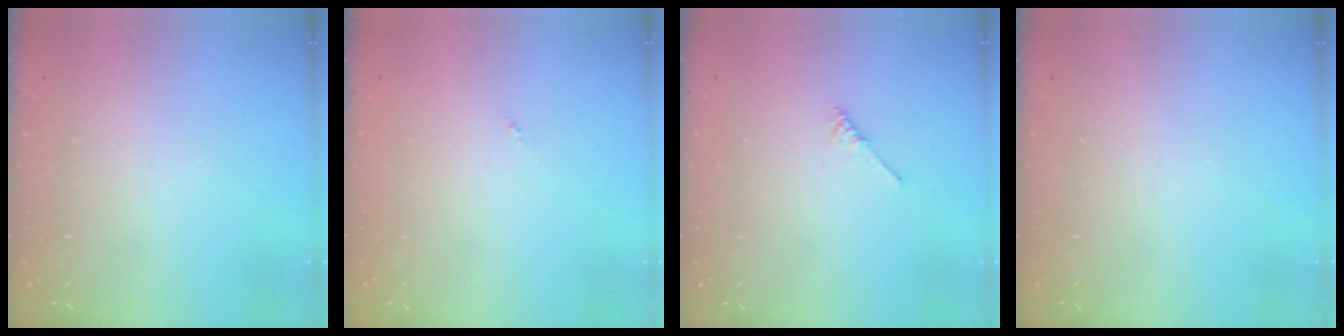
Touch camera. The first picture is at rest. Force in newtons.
{"total": 0.0}
{"total": 2.1, "press": 2.1, "slide": 0.4}
{"total": 0.0}